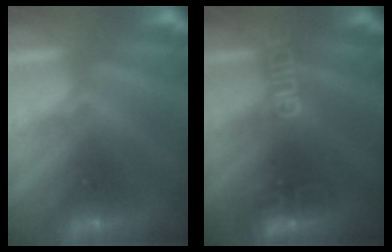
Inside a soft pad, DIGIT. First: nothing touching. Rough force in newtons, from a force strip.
{"total": 2.8}